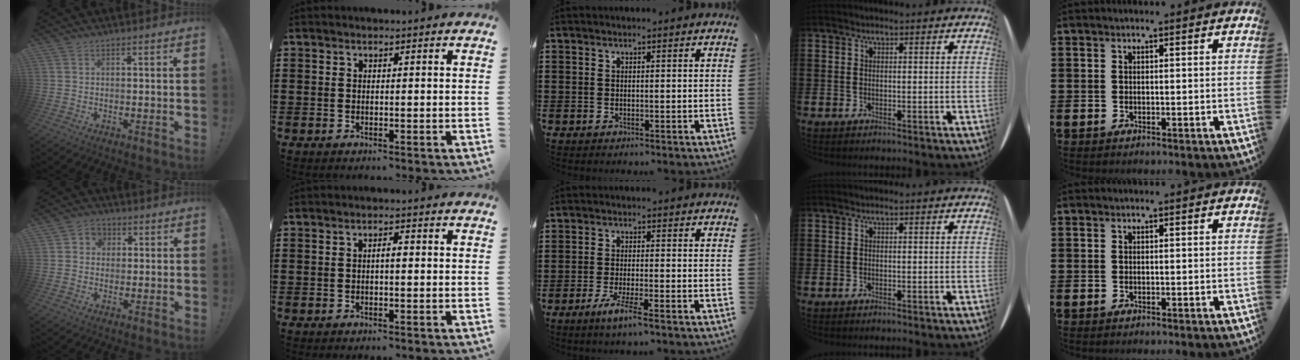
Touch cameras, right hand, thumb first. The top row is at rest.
{"thumb": {"total": 4.3, "force": [0.6, 4.0, 1.2], "torque": [-0.007, -0.001, 0.009]}, "index": {"total": 1.4, "force": [-0.2, 0.3, 1.3], "torque": [-0.025, 0.001, -0.003]}, "middle": {"total": 3.9, "force": [-2.4, -0.1, 3.1], "torque": [-0.064, -0.010, -0.046]}}